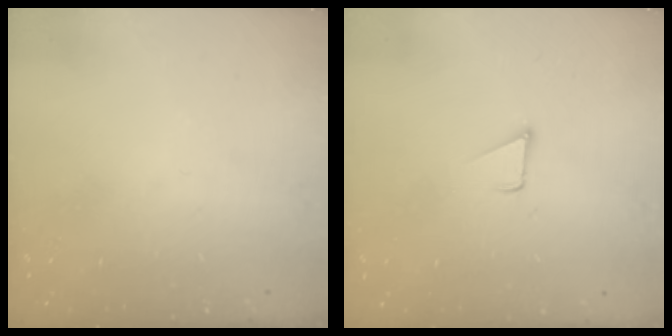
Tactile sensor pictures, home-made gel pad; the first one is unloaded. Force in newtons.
{"total": 2.8, "press": 2.8, "slide": 0.2}